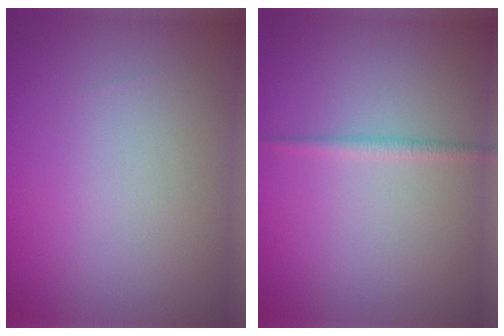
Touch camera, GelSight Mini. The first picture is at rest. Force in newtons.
{"total": 1.1, "press": 1.1, "slide": 0.0}